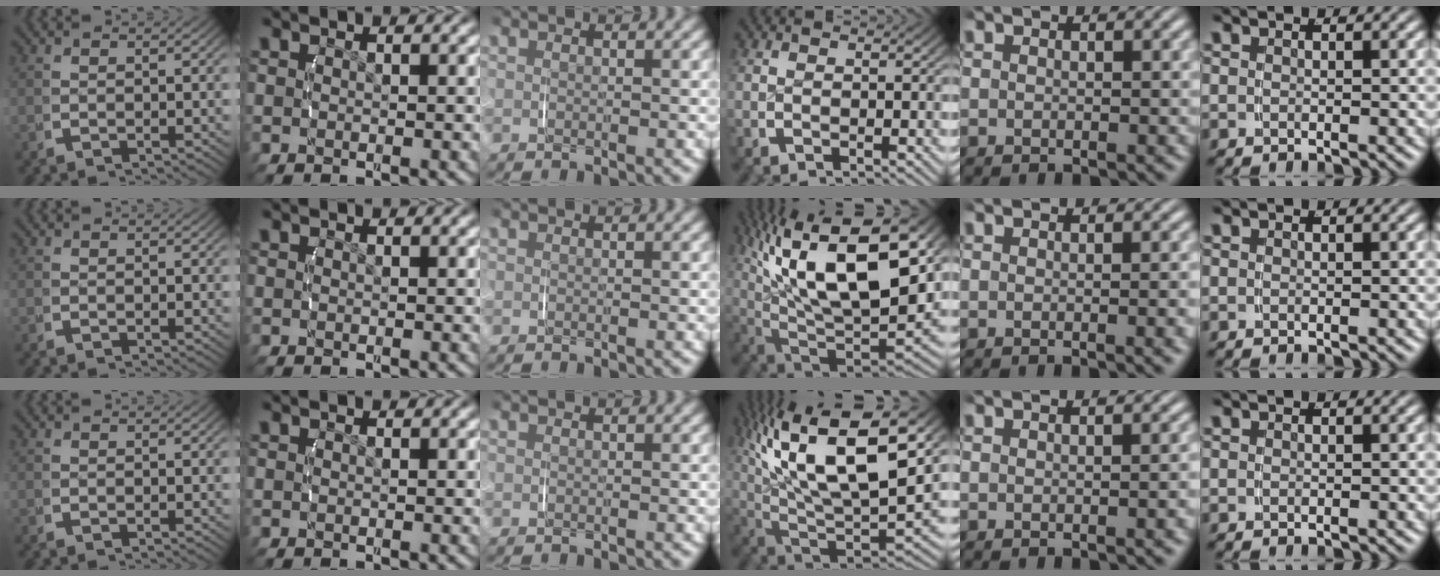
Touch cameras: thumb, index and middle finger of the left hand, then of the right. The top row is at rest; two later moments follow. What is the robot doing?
{"motion": "lift_and_place", "object": "string"}